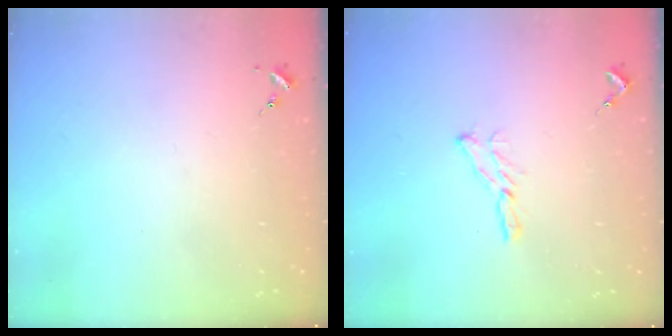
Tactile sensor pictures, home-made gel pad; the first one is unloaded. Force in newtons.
{"total": 5.9, "press": 5.9, "slide": 0.5}